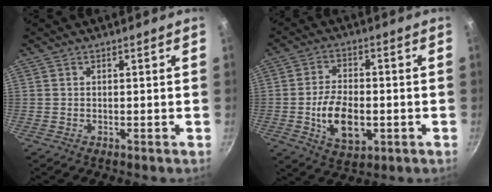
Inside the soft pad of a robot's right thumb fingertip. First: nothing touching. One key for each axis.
{"total": 10.9, "fx": -2.2, "fy": 6.3, "fz": 8.6, "tx": -0.138, "ty": 0.008, "tz": -0.034}